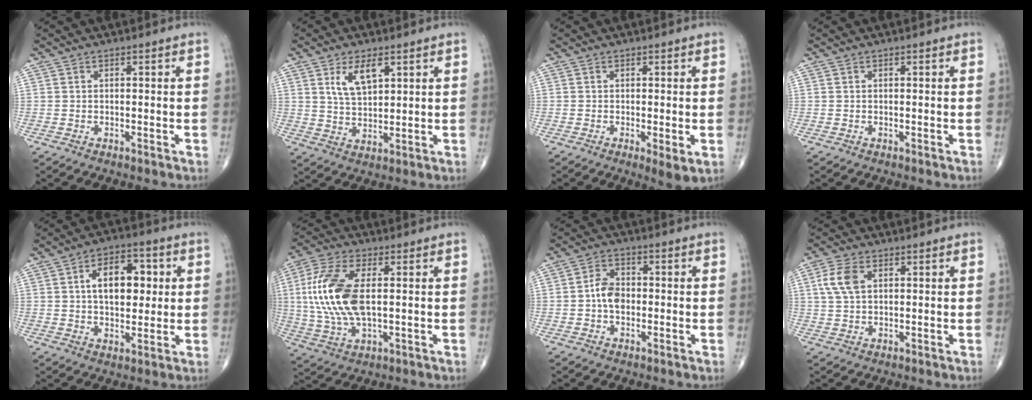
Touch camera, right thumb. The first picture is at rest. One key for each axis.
{"total": 7.0, "fx": 3.3, "fy": 3.3, "fz": 5.3, "tx": -0.089, "ty": -0.018, "tz": 0.066}
{"total": 3.5, "fx": -0.7, "fy": 0.8, "fz": 3.3, "tx": -0.059, "ty": -0.015, "tz": -0.012}
{"total": 0.0}
{"total": 11.9, "fx": 2.3, "fy": 7.0, "fz": 9.3, "tx": -0.112, "ty": 0.005, "tz": 0.034}
{"total": 15.9, "fx": 1.5, "fy": 7.6, "fz": 13.9, "tx": -0.308, "ty": 0.001, "tz": 0.031}
{"total": 5.1, "fx": -0.5, "fy": 3.5, "fz": 3.6, "tx": -0.057, "ty": 0.016, "tz": -0.016}
{"total": 5.8, "fx": 1.7, "fy": 3.4, "fz": 4.3, "tx": -0.096, "ty": 0.005, "tz": 0.034}